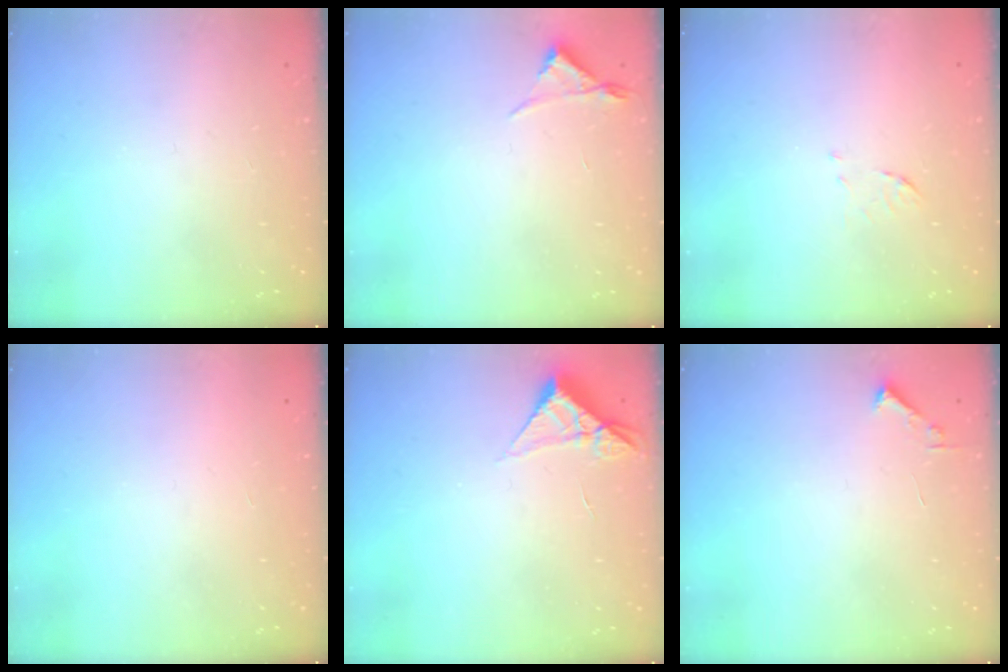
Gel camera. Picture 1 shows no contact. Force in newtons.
{"total": 3.0, "press": 2.9, "slide": 0.5}
{"total": 5.3, "press": 5.2, "slide": 0.5}
{"total": 1.5, "press": 1.5, "slide": 0.1}
{"total": 5.2, "press": 5.2, "slide": 0.3}
{"total": 1.7, "press": 1.7, "slide": 0.2}